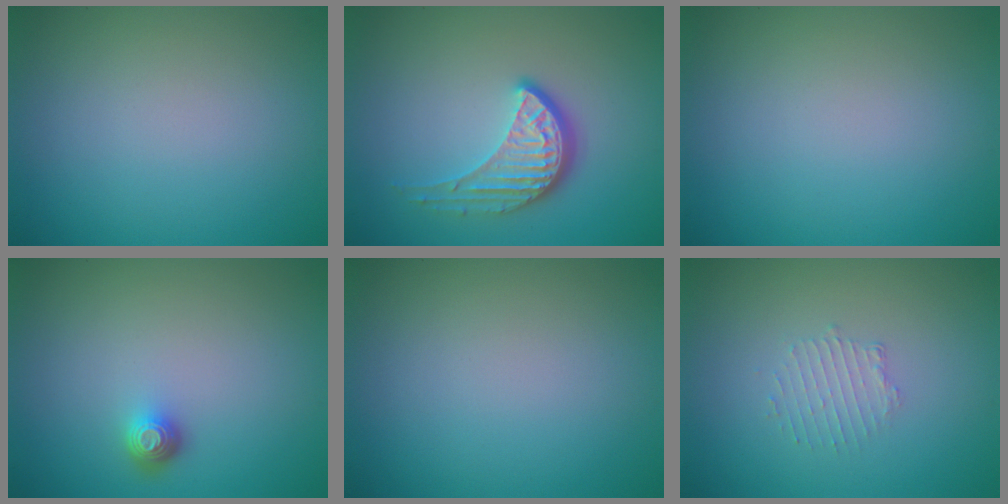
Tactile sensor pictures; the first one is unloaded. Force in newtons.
{"total": 4.0, "press": 3.0, "slide": 2.6}
{"total": 0.0}
{"total": 1.6, "press": 1.1, "slide": 1.0}
{"total": 0.0}
{"total": 1.3, "press": 0.7, "slide": 1.1}